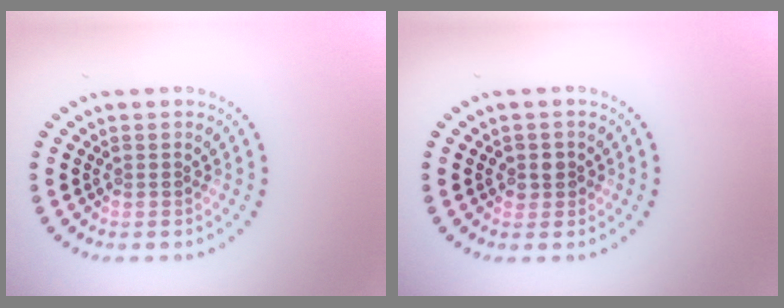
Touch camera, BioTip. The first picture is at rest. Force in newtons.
{"total": 1.4, "press": 1.3, "slide": 0.5}